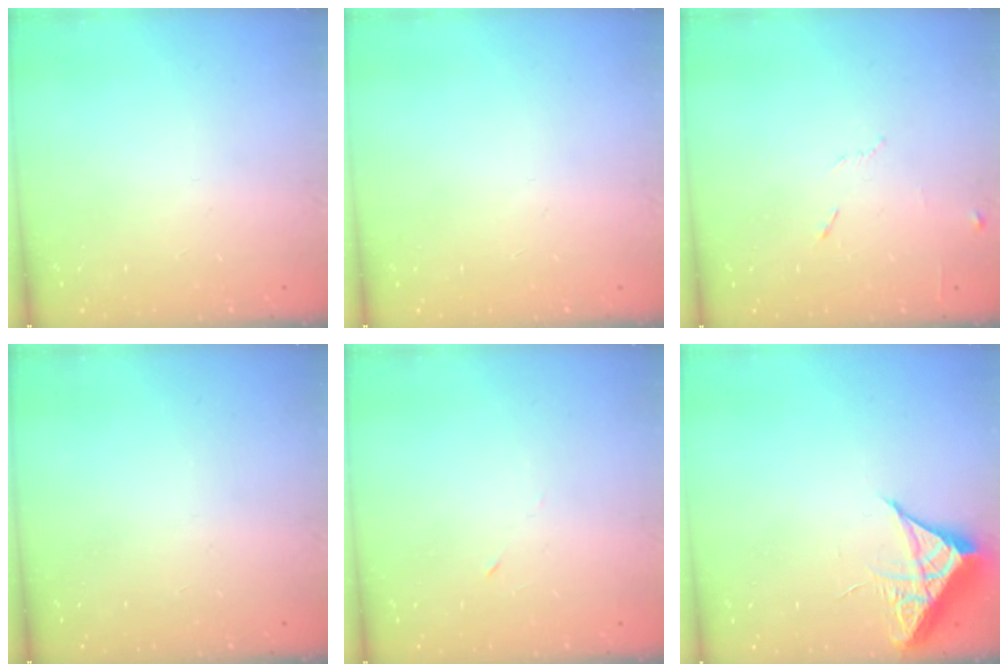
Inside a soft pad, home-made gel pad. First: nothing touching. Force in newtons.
{"total": 0.0}
{"total": 6.4, "press": 6.3, "slide": 0.7}
{"total": 0.0}
{"total": 2.7, "press": 2.5, "slide": 1.0}
{"total": 6.4, "press": 6.4, "slide": 0.4}